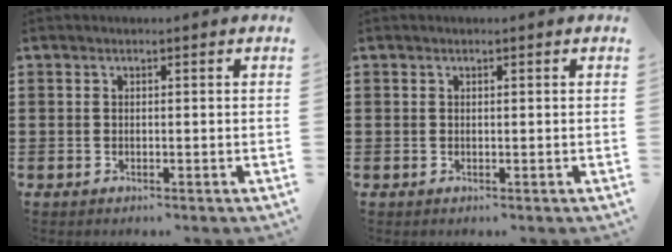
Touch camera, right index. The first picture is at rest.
{"total": 0.0}